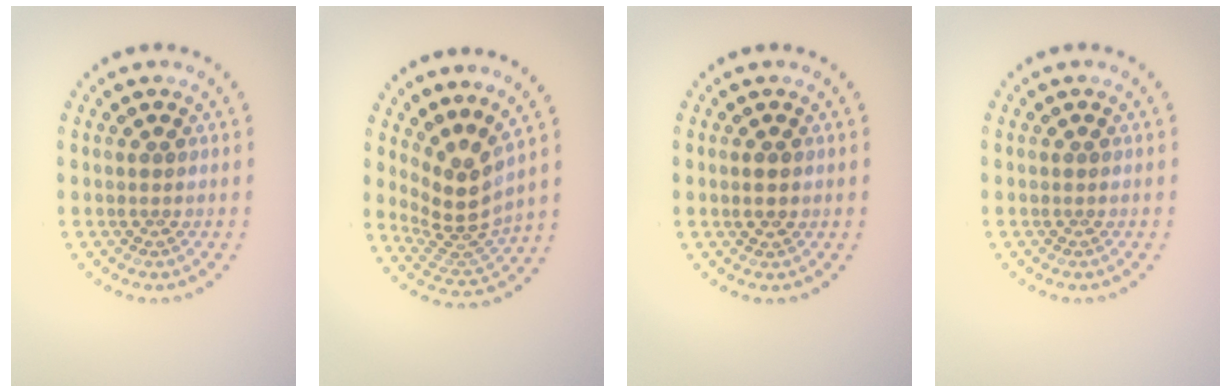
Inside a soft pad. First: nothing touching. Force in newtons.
{"total": 3.9, "press": 2.7, "slide": 2.8}
{"total": 1.9, "press": 1.9, "slide": 0.2}
{"total": 0.0}